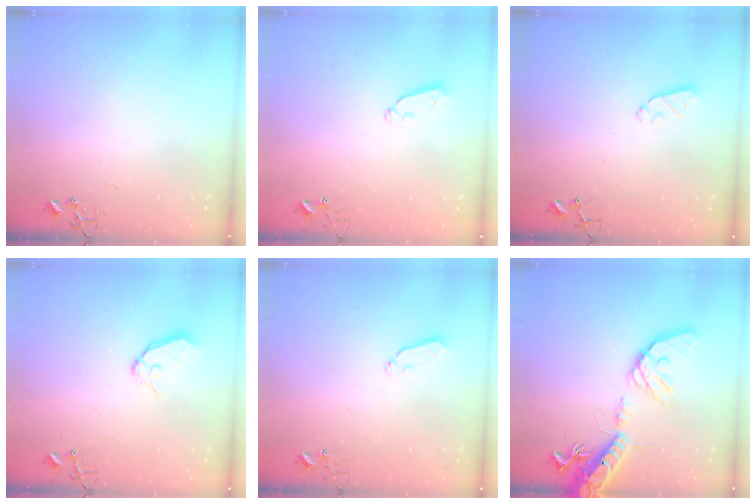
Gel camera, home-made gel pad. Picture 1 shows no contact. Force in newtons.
{"total": 3.7, "press": 3.7, "slide": 0.5}
{"total": 5.4, "press": 5.4, "slide": 0.4}
{"total": 8.6, "press": 8.6, "slide": 0.7}
{"total": 3.9, "press": 3.8, "slide": 0.6}
{"total": 19.4, "press": 19.1, "slide": 3.3}